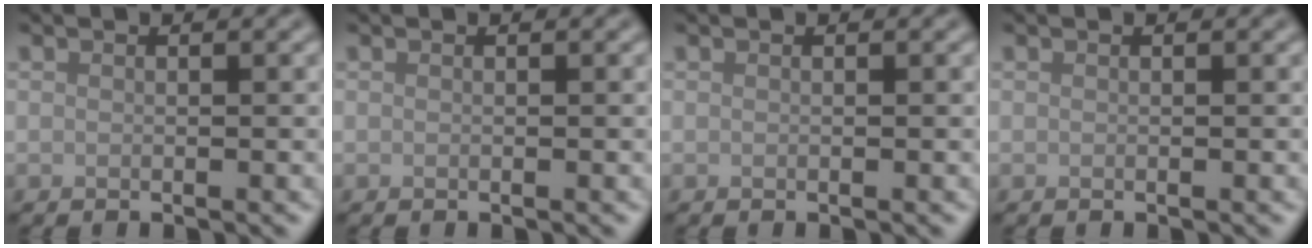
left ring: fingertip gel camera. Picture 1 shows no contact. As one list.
[{"total": 0.0}, {"total": 0.0}, {"total": 0.0}]